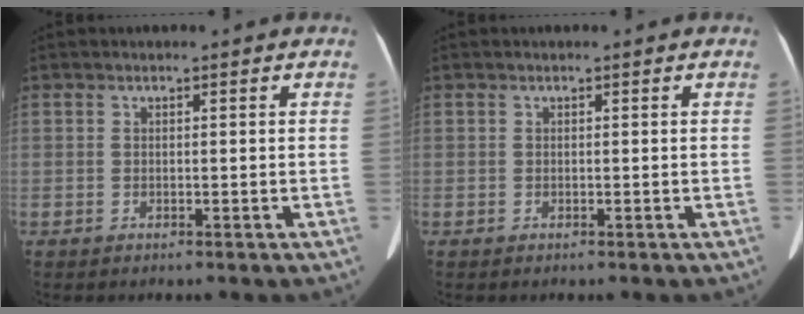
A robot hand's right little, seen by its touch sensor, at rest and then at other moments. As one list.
[{"total": 0.0}]